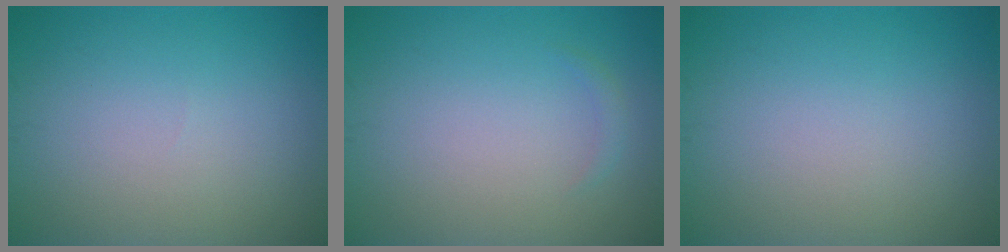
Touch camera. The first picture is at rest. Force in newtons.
{"total": 0.7, "press": 0.7, "slide": 0.1}
{"total": 0.0}